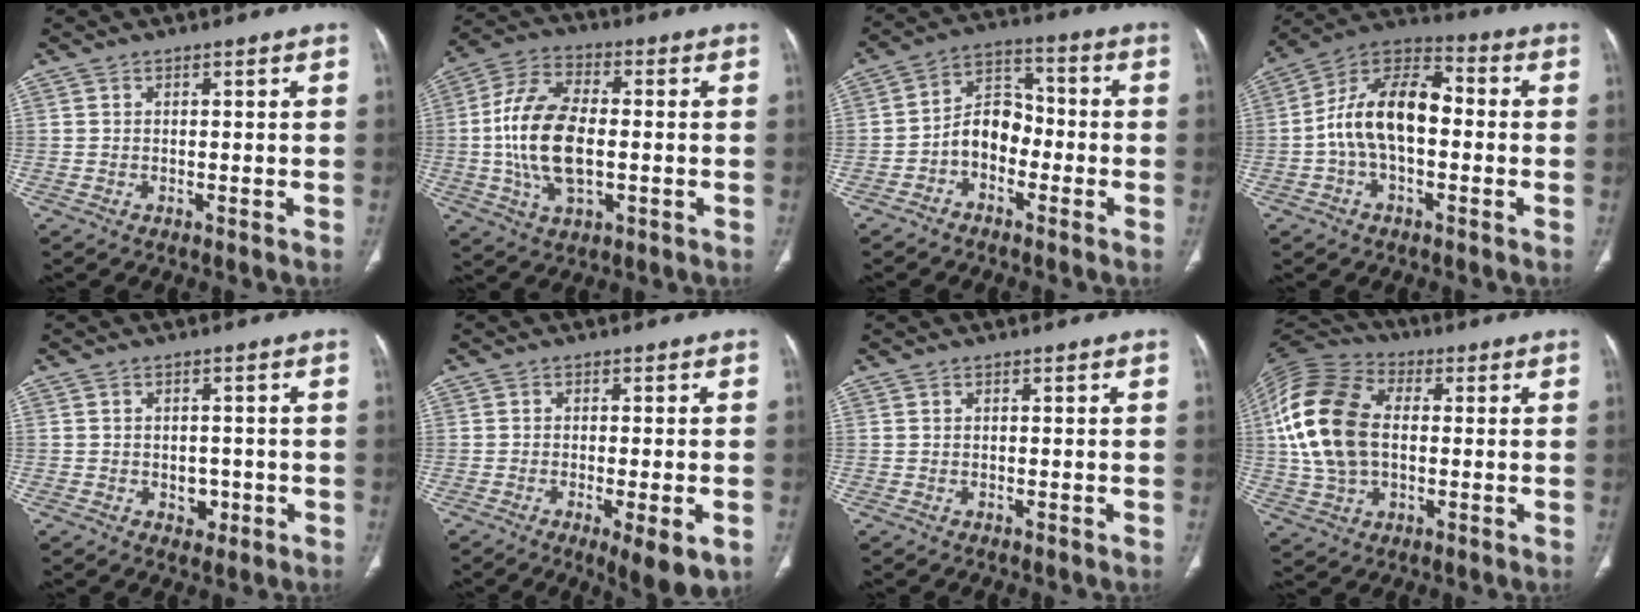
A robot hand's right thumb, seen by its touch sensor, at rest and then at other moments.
{"total": 15.4, "force": [-1.1, 8.1, 13.0], "torque": [-0.261, 0.015, -0.021]}
{"total": 8.1, "force": [-2.8, 5.8, 4.9], "torque": [-0.063, 0.042, -0.064]}
{"total": 14.5, "force": [-1.0, 8.2, 11.9], "torque": [-0.201, 0.043, -0.028]}
{"total": 3.0, "force": [-0.9, 2.4, 1.6], "torque": [-0.007, 0.004, -0.007]}
{"total": 7.8, "force": [-3.1, 2.0, 6.9], "torque": [-0.098, -0.014, -0.043]}
{"total": 0.0}
{"total": 18.3, "force": [1.2, 11.9, 13.9], "torque": [-0.288, 0.018, 0.020]}